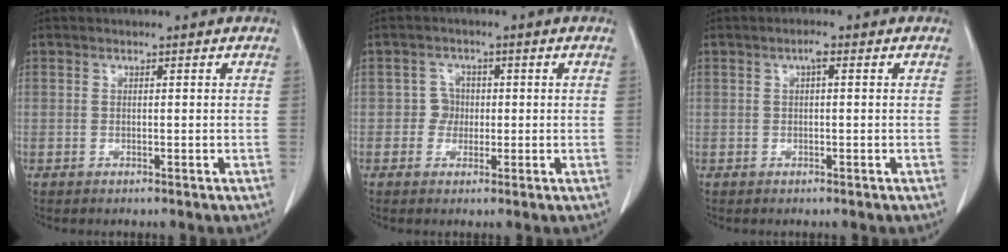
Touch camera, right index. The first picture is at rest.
{"total": 2.4, "force": [-0.2, 2.4, 0.4], "torque": [0.003, 0.009, -0.007]}
{"total": 1.3, "force": [0.4, 0.3, 1.2], "torque": [-0.021, 0.004, 0.005]}